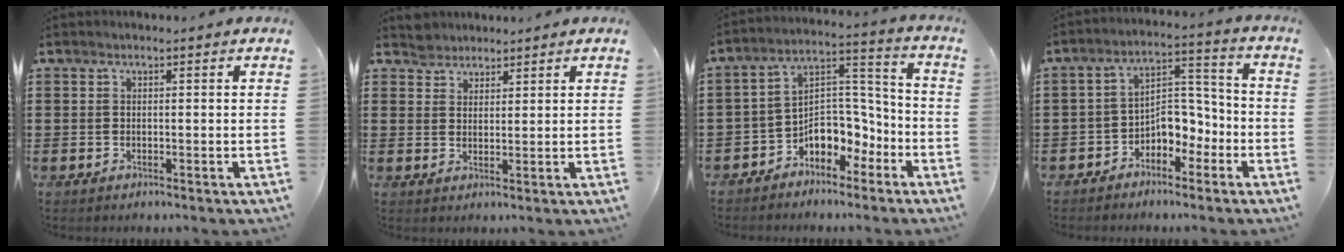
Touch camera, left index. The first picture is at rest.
{"total": 2.5, "force": [2.2, 1.1, -0.3], "torque": [-0.002, 0.006, 0.044]}
{"total": 7.0, "force": [-5.1, 4.5, 1.7], "torque": [-0.032, 0.014, -0.098]}
{"total": 5.5, "force": [-3.7, 3.3, 2.4], "torque": [-0.047, 0.013, -0.073]}